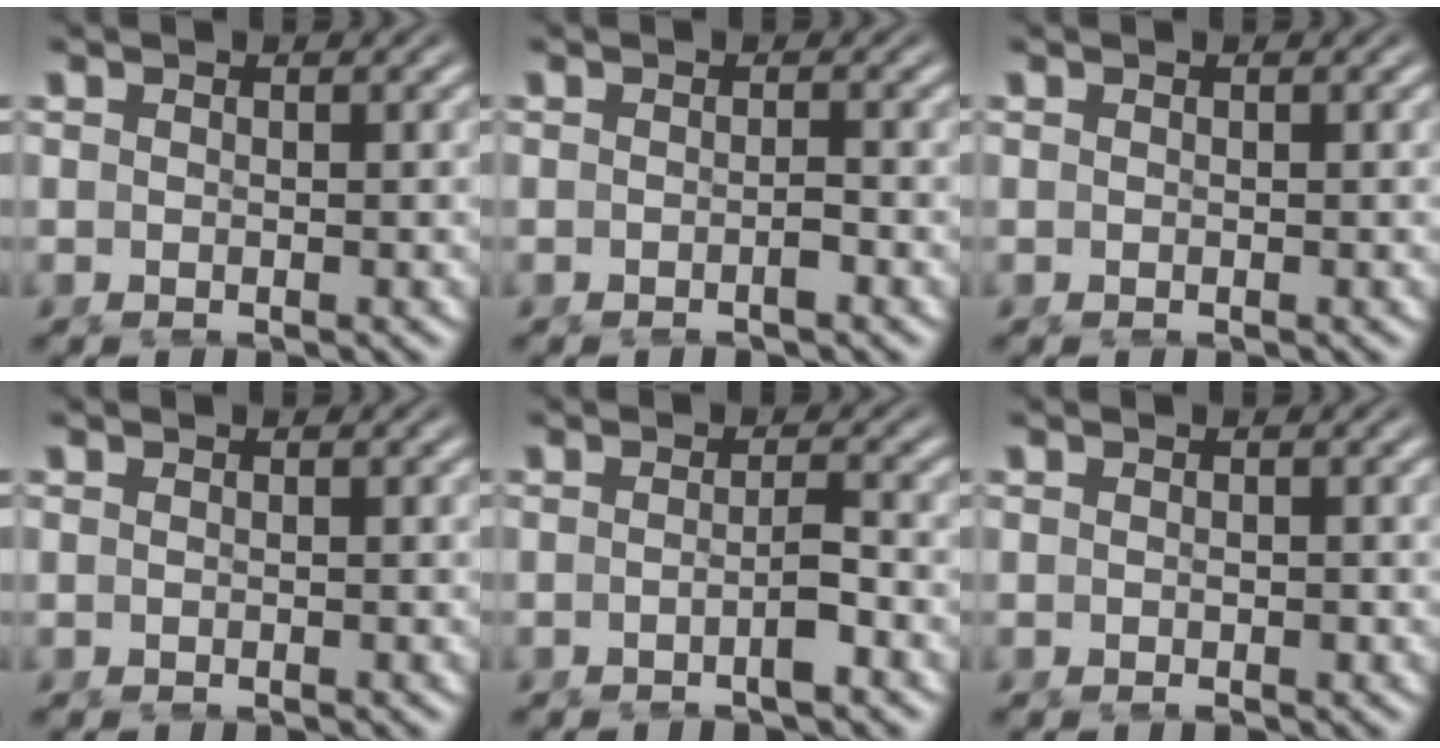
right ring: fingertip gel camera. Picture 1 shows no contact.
{"total": 0.8, "force": [-0.7, -0.1, 0.4], "torque": [-0.005, 0.002, -0.012]}
{"total": 0.0}
{"total": 0.0}
{"total": 2.0, "force": [-1.1, -0.4, 1.6], "torque": [-0.019, 0.002, -0.021]}
{"total": 0.6, "force": [-0.3, 0.3, 0.5], "torque": [-0.010, -0.006, -0.001]}